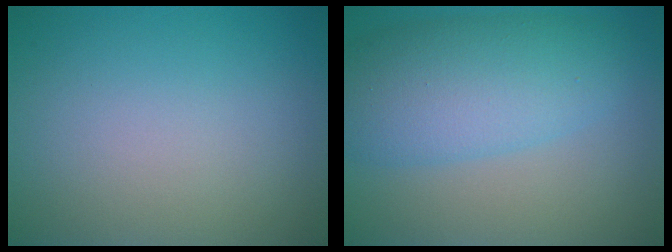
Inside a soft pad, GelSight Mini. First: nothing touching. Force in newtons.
{"total": 7.0, "press": 7.0, "slide": 0.3}